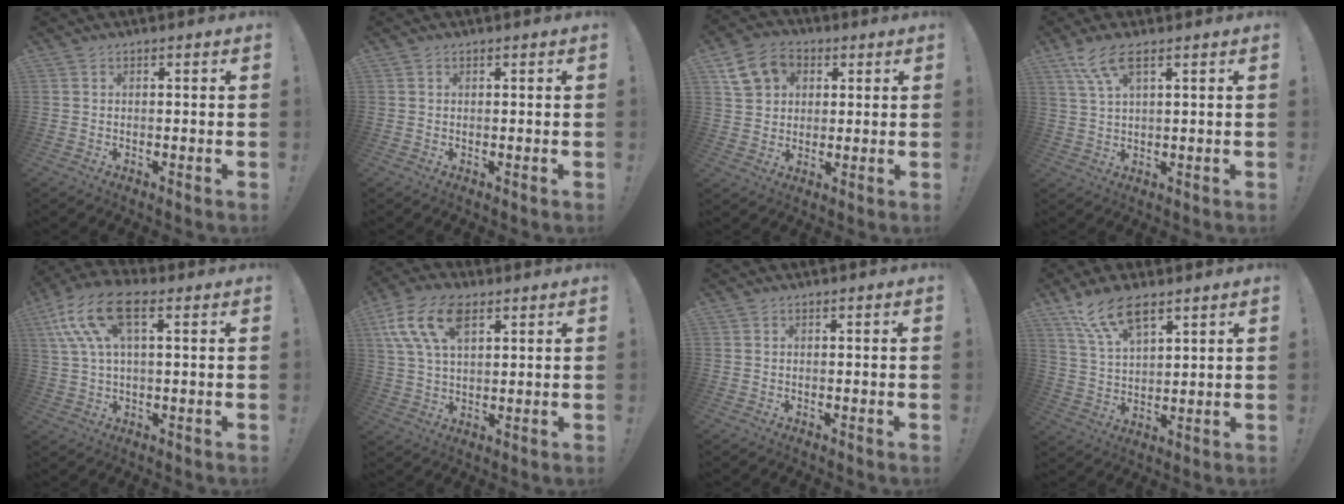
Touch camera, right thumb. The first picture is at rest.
{"total": 0.0}
{"total": 11.1, "force": [4.5, 9.0, 4.9], "torque": [-0.081, -0.006, 0.094]}
{"total": 7.6, "force": [4.4, 2.0, 5.9], "torque": [-0.126, -0.007, 0.085]}
{"total": 14.8, "force": [5.8, 6.7, 11.9], "torque": [-0.243, -0.004, 0.105]}
{"total": 14.0, "force": [6.1, 7.7, 10.0], "torque": [-0.208, -0.008, 0.113]}
{"total": 0.0}
{"total": 11.4, "force": [7.7, 4.5, 7.2], "torque": [-0.138, -0.027, 0.143]}